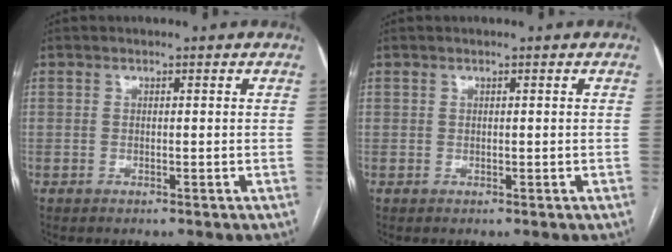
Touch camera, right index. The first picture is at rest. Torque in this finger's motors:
{"motor_torque": [0.00, 0.00, 0.00, 0.00]}